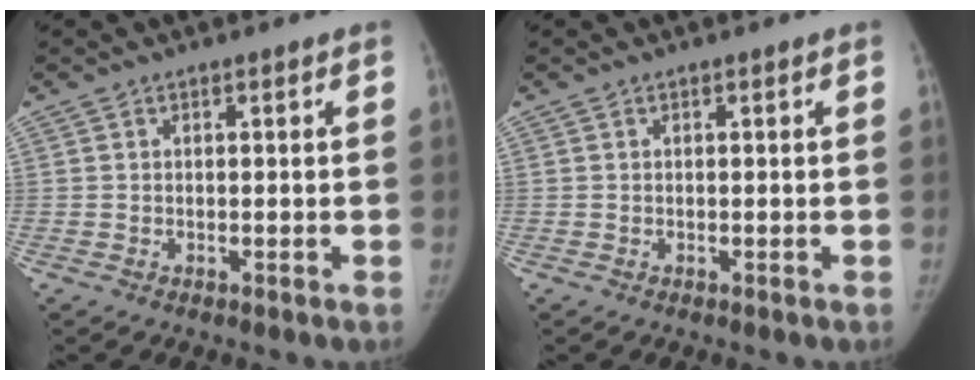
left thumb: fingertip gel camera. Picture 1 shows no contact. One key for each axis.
{"total": 0.0}